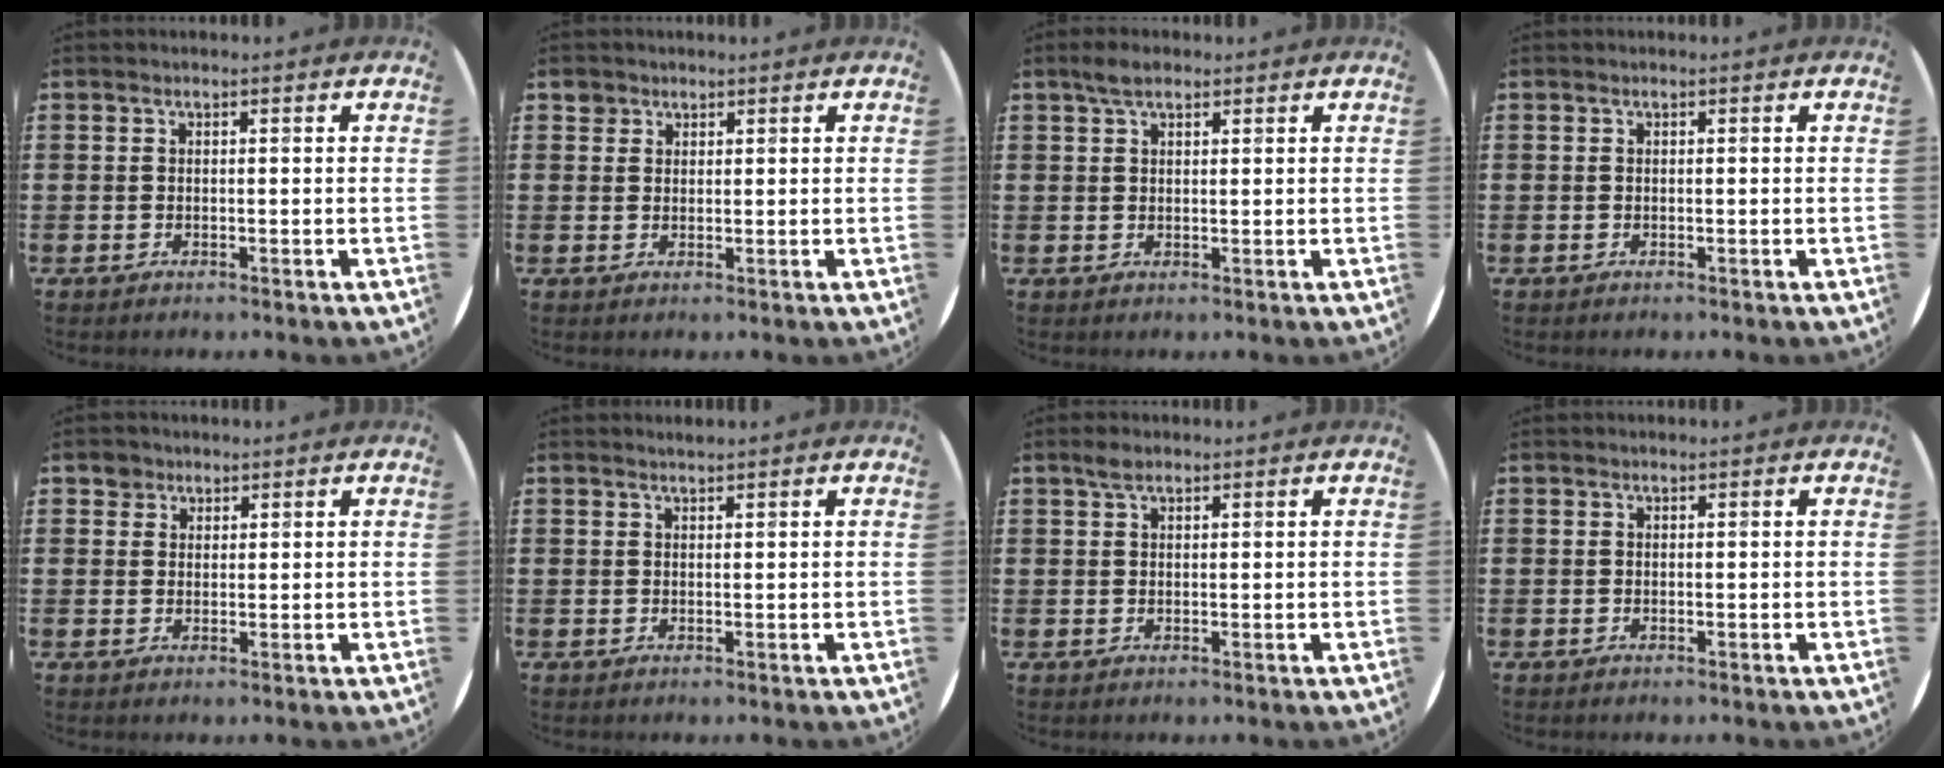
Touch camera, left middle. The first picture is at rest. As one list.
[{"total": 1.7, "force": [1.4, 1.0, 0.0], "torque": [0.007, 0.000, 0.026]}, {"total": 2.8, "force": [2.1, 1.3, 1.4], "torque": [-0.022, 0.004, 0.036]}, {"total": 0.0}, {"total": 2.2, "force": [1.7, 1.4, 0.0], "torque": [0.013, -0.001, 0.030]}, {"total": 0.9, "force": [0.9, 0.0, 0.0], "torque": [0.000, 0.000, 0.017]}, {"total": 1.8, "force": [1.3, 0.8, 0.9], "torque": [-0.012, 0.002, 0.022]}, {"total": 0.0}]